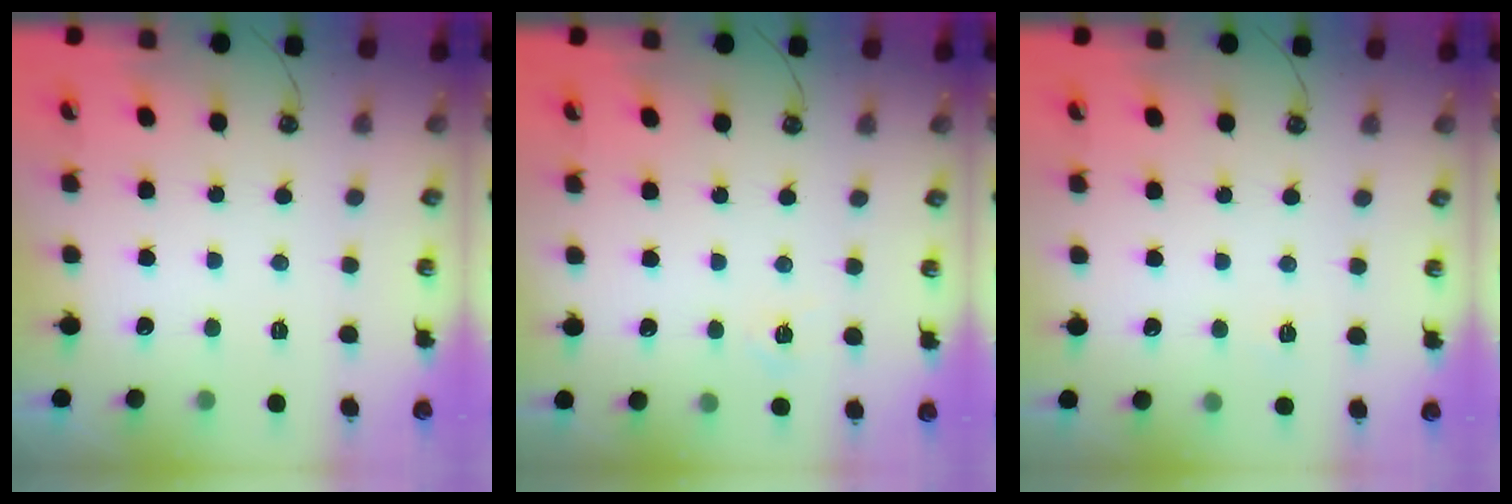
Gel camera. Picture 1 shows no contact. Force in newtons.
{"total": 3.7, "press": 3.7, "slide": 0.3}
{"total": 2.7, "press": 2.6, "slide": 0.3}